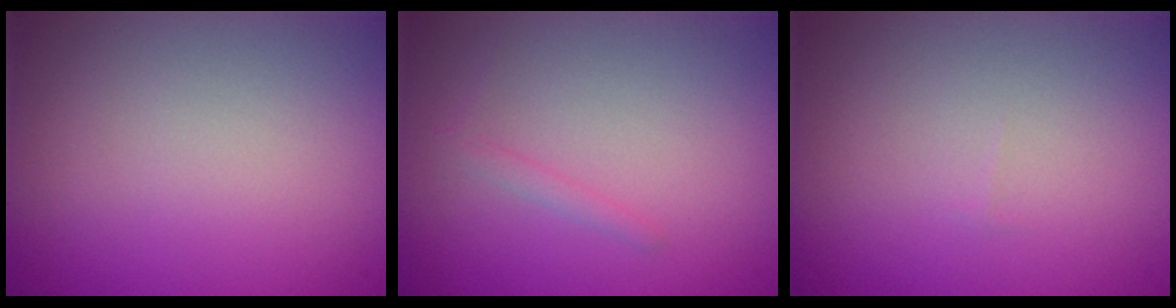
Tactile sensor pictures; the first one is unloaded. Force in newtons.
{"total": 0.8, "press": 0.8, "slide": 0.0}
{"total": 0.0}